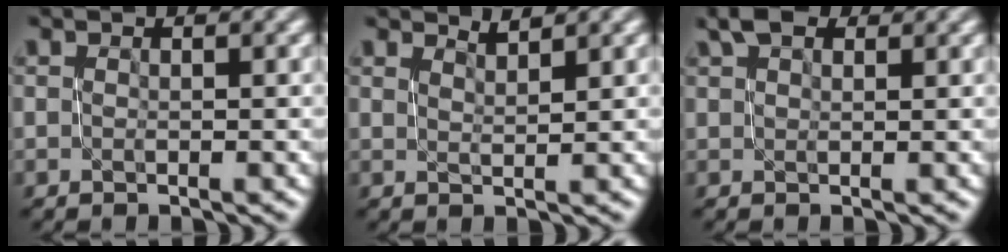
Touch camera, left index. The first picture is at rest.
{"total": 1.6, "force": [1.6, 0.0, 0.2], "torque": [0.001, -0.001, 0.029]}
{"total": 3.1, "force": [2.3, 1.3, 1.6], "torque": [-0.027, 0.013, 0.039]}